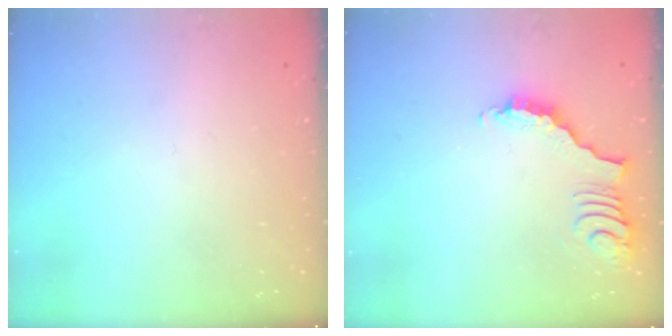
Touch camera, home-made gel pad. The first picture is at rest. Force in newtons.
{"total": 3.6, "press": 3.6, "slide": 0.5}